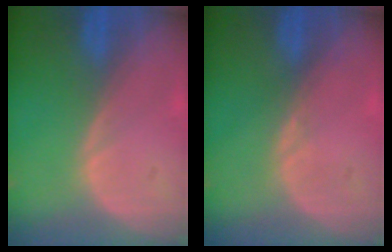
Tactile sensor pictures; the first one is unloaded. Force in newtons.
{"total": 0.5, "press": 0.5, "slide": 0.2}